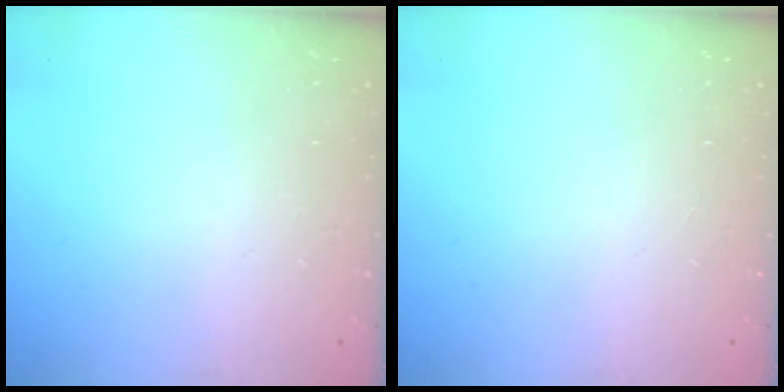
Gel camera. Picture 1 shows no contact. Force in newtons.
{"total": 0.0}